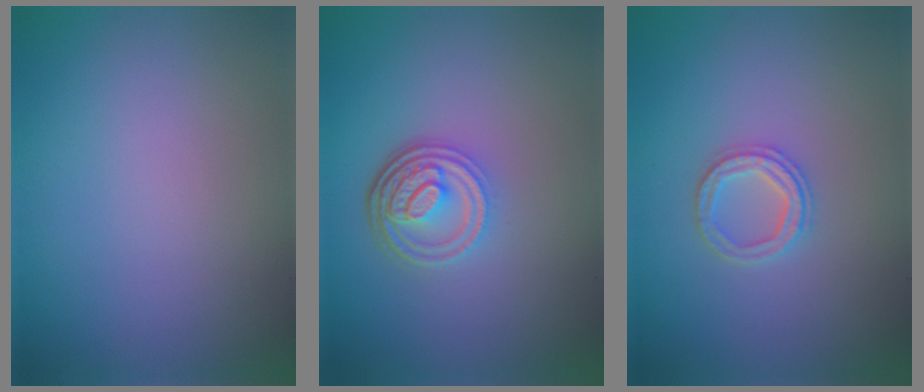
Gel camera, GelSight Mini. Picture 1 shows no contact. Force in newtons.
{"total": 4.7, "press": 3.4, "slide": 3.3}
{"total": 2.4, "press": 2.4, "slide": 0.4}